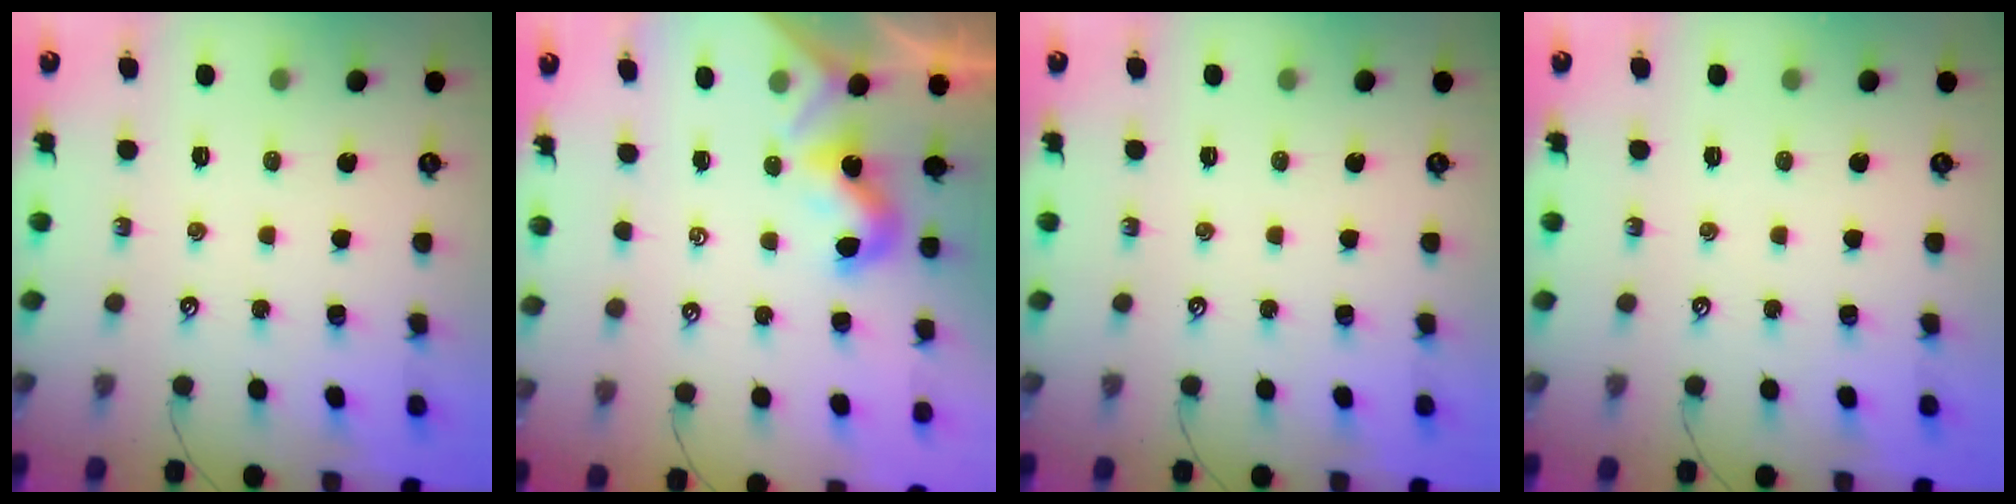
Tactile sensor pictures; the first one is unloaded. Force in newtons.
{"total": 1.7, "press": 1.6, "slide": 0.4}
{"total": 0.0}
{"total": 0.0}